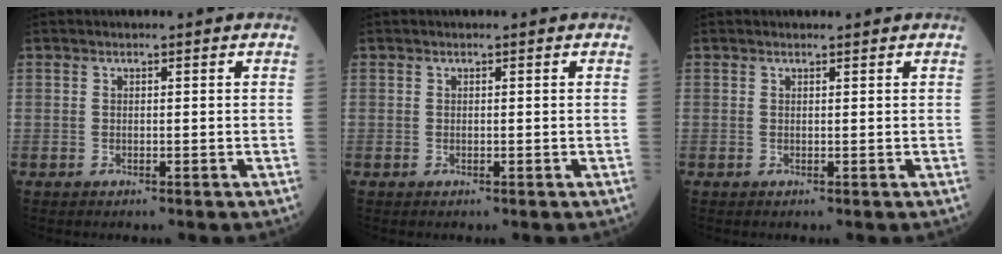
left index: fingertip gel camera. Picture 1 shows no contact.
{"total": 0.0}
{"total": 0.5, "force": [0.5, 0.1, -0.2], "torque": [-0.002, -0.001, 0.007]}